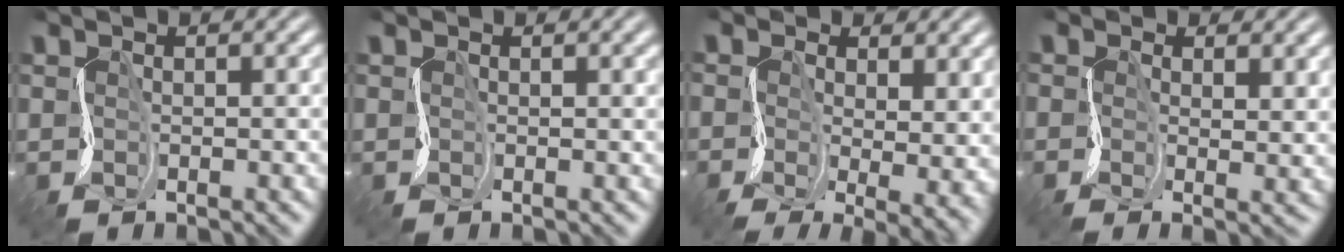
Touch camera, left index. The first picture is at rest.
{"total": 2.3, "force": [1.2, 0.9, 1.8], "torque": [-0.030, 0.013, 0.008]}
{"total": 2.6, "force": [-0.6, 0.5, 2.5], "torque": [-0.032, -0.020, -0.019]}
{"total": 1.4, "force": [0.1, -1.0, -0.9], "torque": [0.020, -0.013, -0.004]}